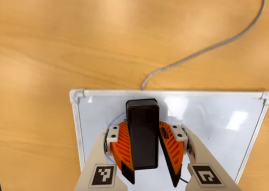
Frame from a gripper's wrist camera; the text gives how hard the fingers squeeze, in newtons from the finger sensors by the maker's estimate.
{"total": 12.4, "left": 14.4, "right": 10.4}